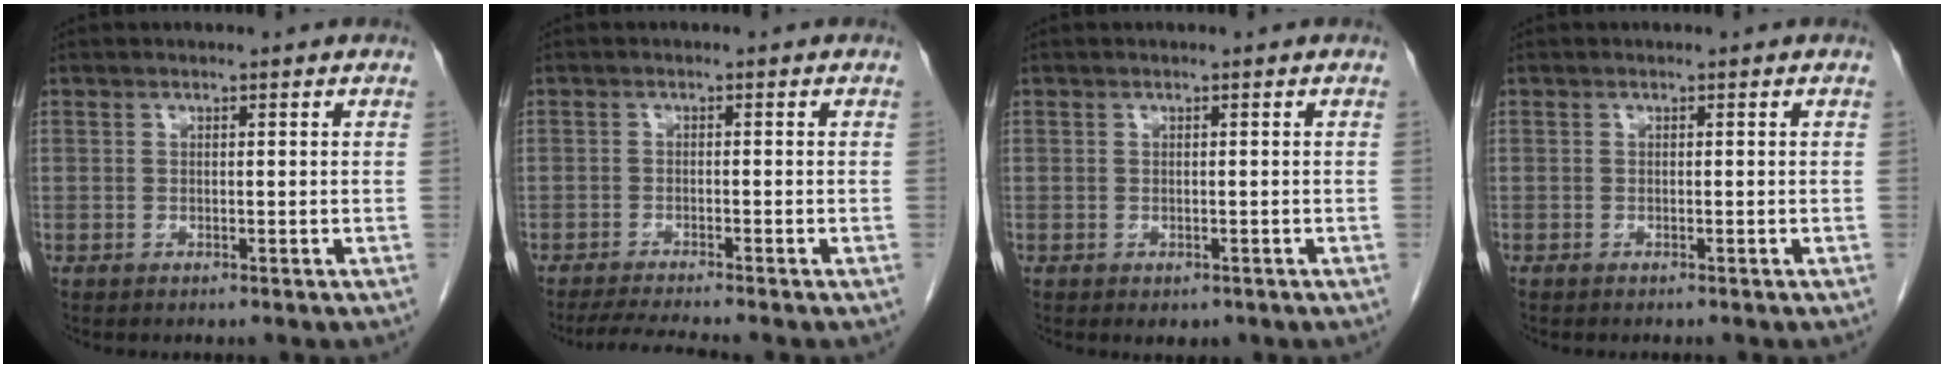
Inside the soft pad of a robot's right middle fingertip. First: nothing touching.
{"total": 4.7, "force": [-4.2, -0.8, 1.9], "torque": [-0.034, -0.019, -0.073]}
{"total": 1.4, "force": [-0.8, 0.9, 0.7], "torque": [-0.006, -0.001, -0.002]}
{"total": 0.9, "force": [-0.8, 0.1, 0.4], "torque": [-0.007, -0.002, -0.011]}